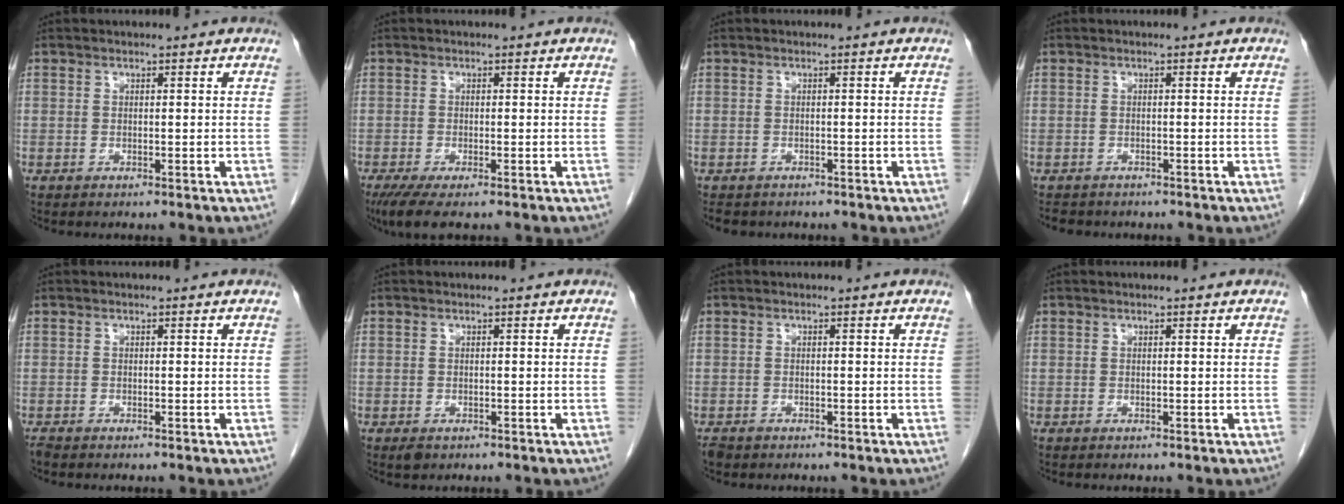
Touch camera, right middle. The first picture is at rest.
{"total": 3.9, "force": [-2.5, 0.8, 2.9], "torque": [-0.053, -0.013, -0.042]}
{"total": 4.1, "force": [-3.4, 2.0, 1.0], "torque": [-0.014, -0.002, -0.042]}
{"total": 3.3, "force": [-2.9, 1.5, 0.8], "torque": [-0.016, -0.004, -0.036]}
{"total": 0.8, "force": [-0.7, 0.2, 0.3], "torque": [-0.014, -0.004, -0.015]}
{"total": 1.2, "force": [-0.7, 0.7, 0.7], "torque": [-0.012, 0.000, -0.005]}
{"total": 2.0, "force": [-1.6, 1.1, 0.7], "torque": [-0.015, -0.002, -0.024]}
{"total": 0.0}